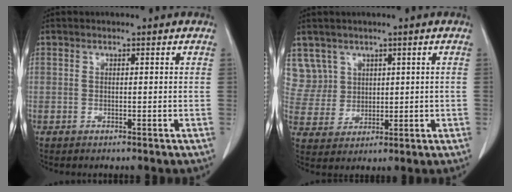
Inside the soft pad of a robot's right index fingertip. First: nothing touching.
{"total": 6.2, "force": [3.3, 5.2, -0.4], "torque": [0.012, 0.011, 0.076]}